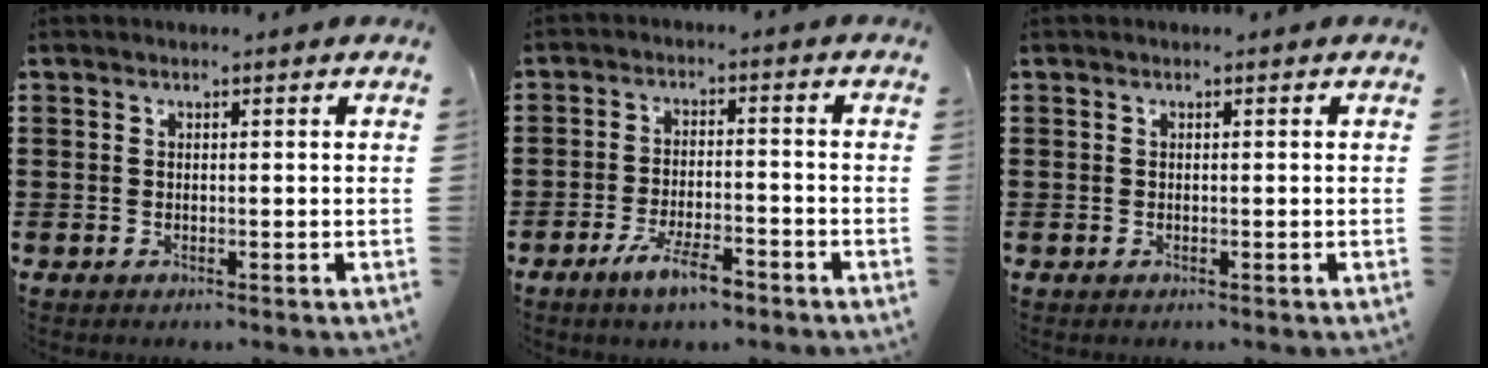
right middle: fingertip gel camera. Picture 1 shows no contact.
{"total": 6.0, "force": [-4.1, 1.6, 4.1], "torque": [-0.084, 0.000, -0.075]}
{"total": 0.0}